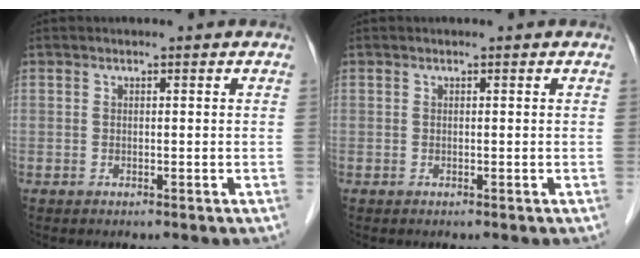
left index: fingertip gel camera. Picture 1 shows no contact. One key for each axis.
{"total": 0.0}